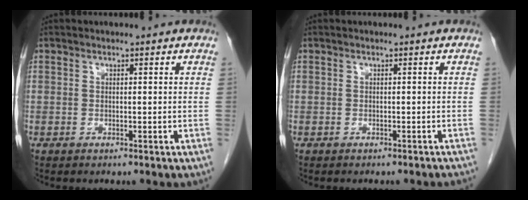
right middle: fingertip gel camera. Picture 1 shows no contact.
{"total": 2.8, "force": [-2.6, -0.1, 1.0], "torque": [-0.016, -0.008, -0.029]}